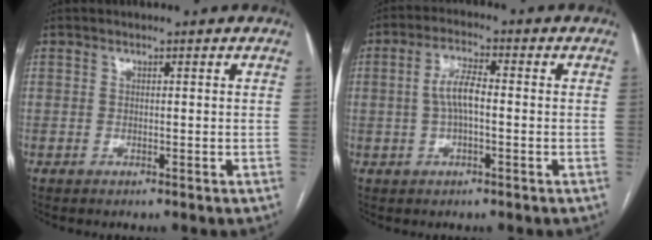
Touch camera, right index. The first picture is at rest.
{"total": 5.0, "force": [-0.2, 1.4, 4.8], "torque": [-0.100, 0.013, -0.005]}